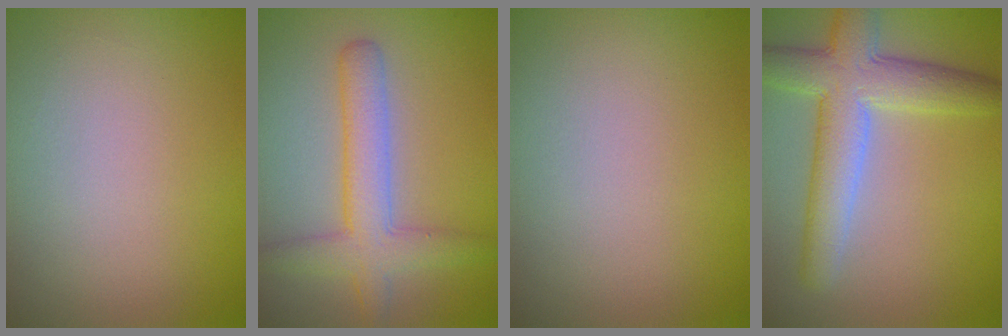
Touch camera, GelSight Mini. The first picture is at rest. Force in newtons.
{"total": 4.5, "press": 4.5, "slide": 0.2}
{"total": 0.0}
{"total": 6.5, "press": 6.5, "slide": 0.2}